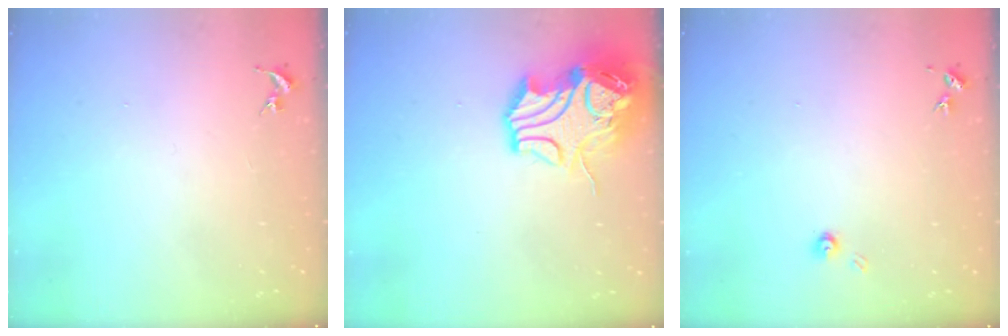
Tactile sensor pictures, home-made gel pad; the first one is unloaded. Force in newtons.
{"total": 13.9, "press": 13.8, "slide": 2.1}
{"total": 3.5, "press": 3.5, "slide": 0.4}